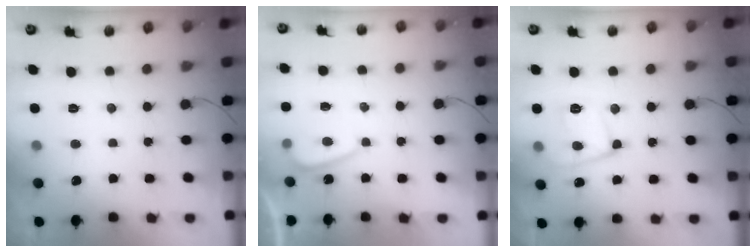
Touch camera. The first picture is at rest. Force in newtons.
{"total": 1.9, "press": 1.7, "slide": 0.7}
{"total": 13.0, "press": 12.9, "slide": 1.0}